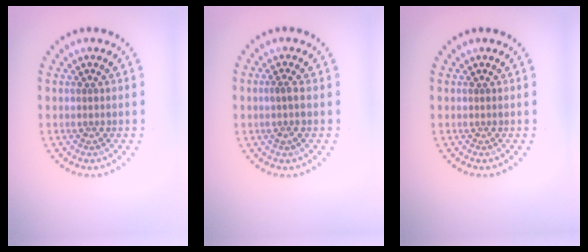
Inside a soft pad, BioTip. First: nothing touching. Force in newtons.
{"total": 1.2, "press": 1.0, "slide": 0.7}
{"total": 0.0}